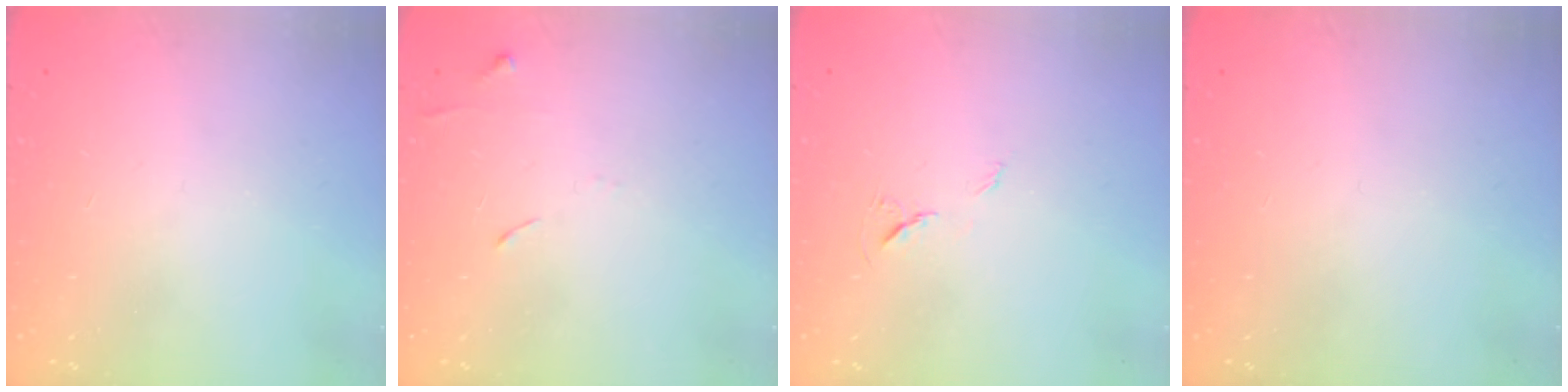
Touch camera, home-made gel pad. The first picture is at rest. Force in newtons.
{"total": 5.4, "press": 5.4, "slide": 0.7}
{"total": 5.8, "press": 5.4, "slide": 2.2}
{"total": 0.0}